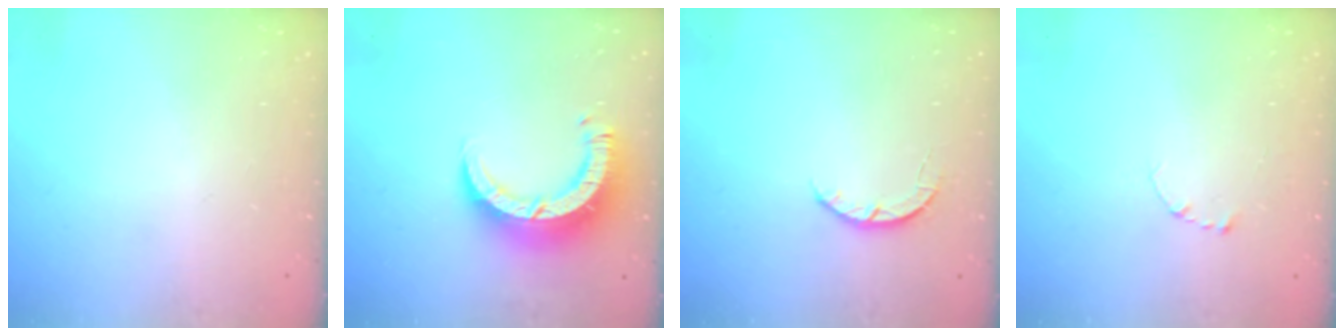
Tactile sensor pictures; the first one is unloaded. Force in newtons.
{"total": 10.0, "press": 9.9, "slide": 1.2}
{"total": 3.4, "press": 3.4, "slide": 0.6}
{"total": 2.3, "press": 2.3, "slide": 0.2}